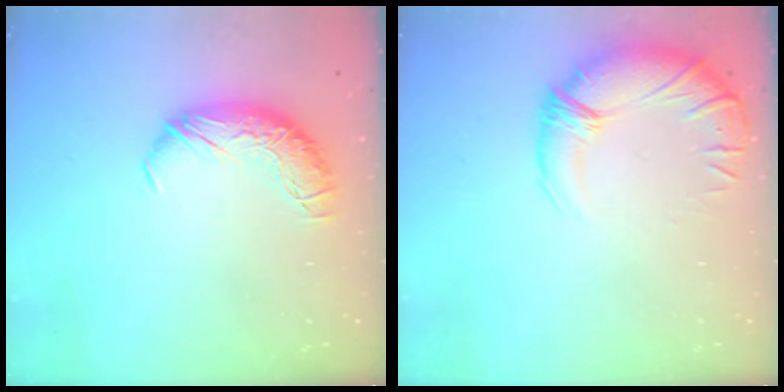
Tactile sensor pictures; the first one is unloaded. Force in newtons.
{"total": 2.8, "press": 0.1, "slide": 2.8}